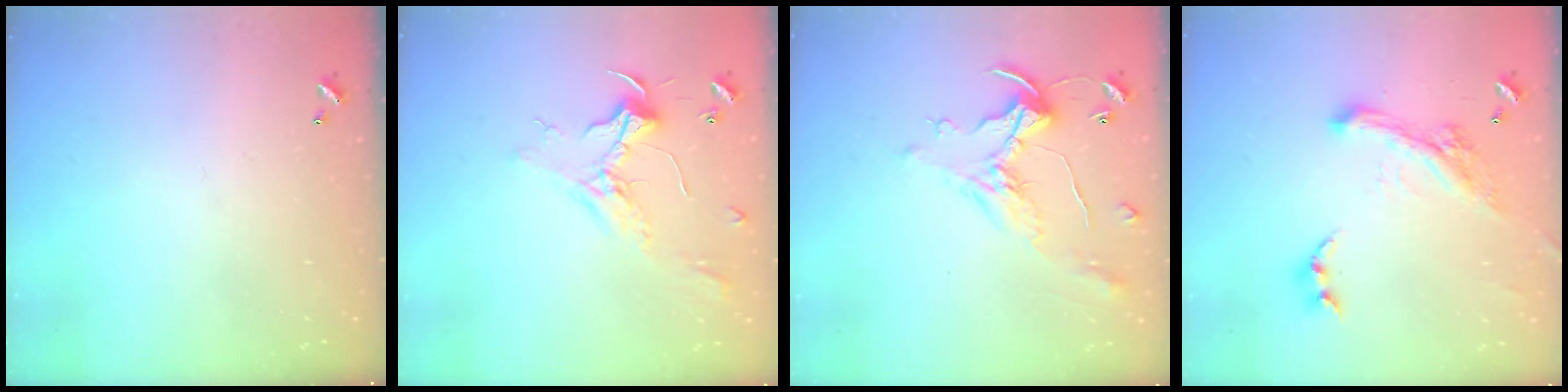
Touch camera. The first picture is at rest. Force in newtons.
{"total": 2.4, "press": 2.3, "slide": 0.8}
{"total": 1.1, "press": 0.8, "slide": 0.9}
{"total": 3.2, "press": 2.9, "slide": 1.2}